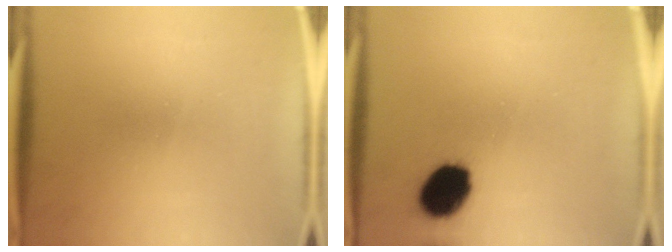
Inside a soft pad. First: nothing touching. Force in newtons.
{"total": 10.9}